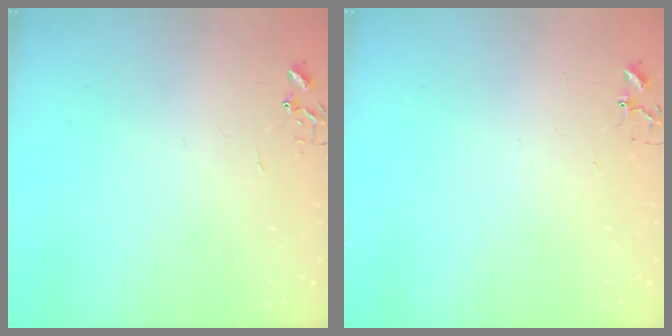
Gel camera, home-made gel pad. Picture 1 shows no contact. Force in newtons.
{"total": 3.2, "press": 3.2, "slide": 0.3}